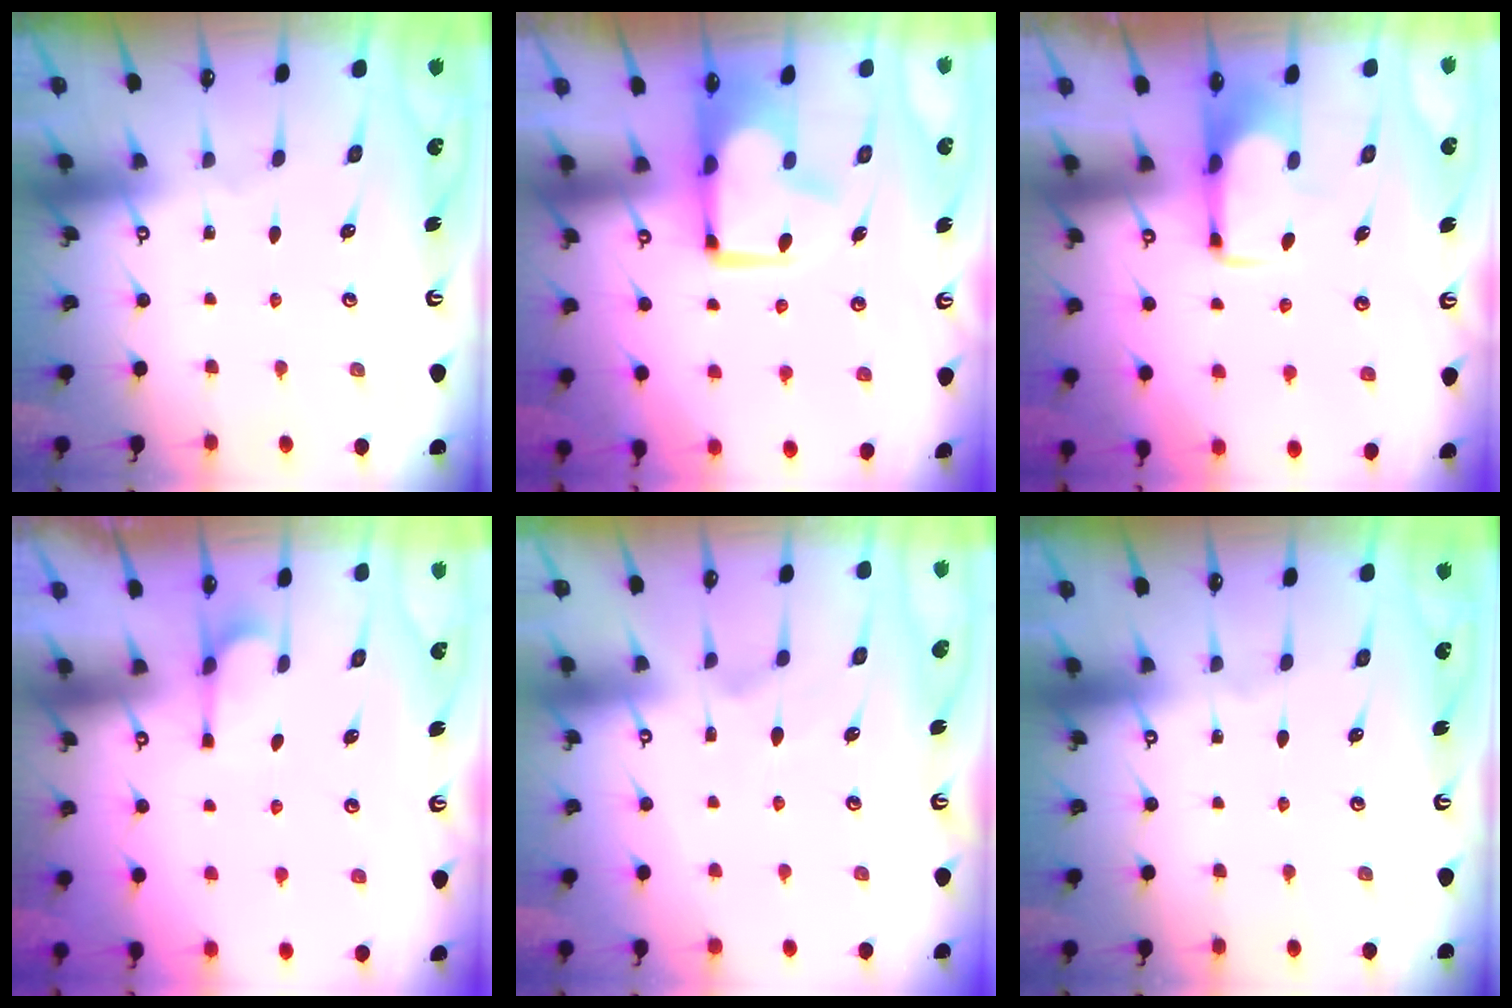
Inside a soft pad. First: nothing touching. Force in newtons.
{"total": 8.6, "press": 8.5, "slide": 1.2}
{"total": 2.0, "press": 2.0, "slide": 0.4}
{"total": 1.7, "press": 1.3, "slide": 1.1}
{"total": 1.8, "press": 1.3, "slide": 1.2}
{"total": 0.0}